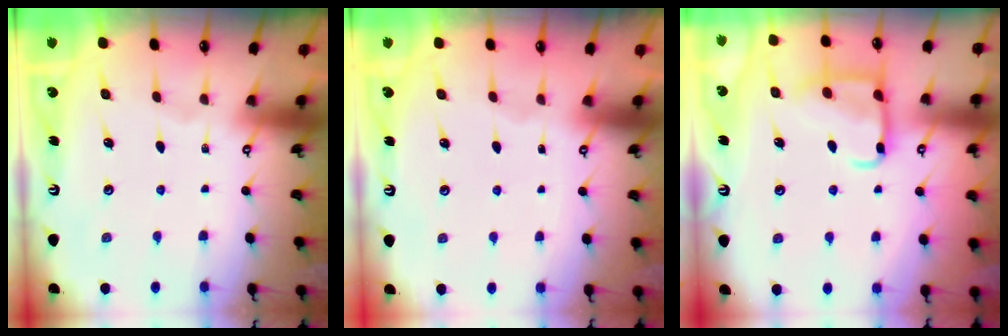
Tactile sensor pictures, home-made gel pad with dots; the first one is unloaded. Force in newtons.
{"total": 1.2, "press": 1.2, "slide": 0.1}
{"total": 12.3, "press": 12.2, "slide": 1.3}